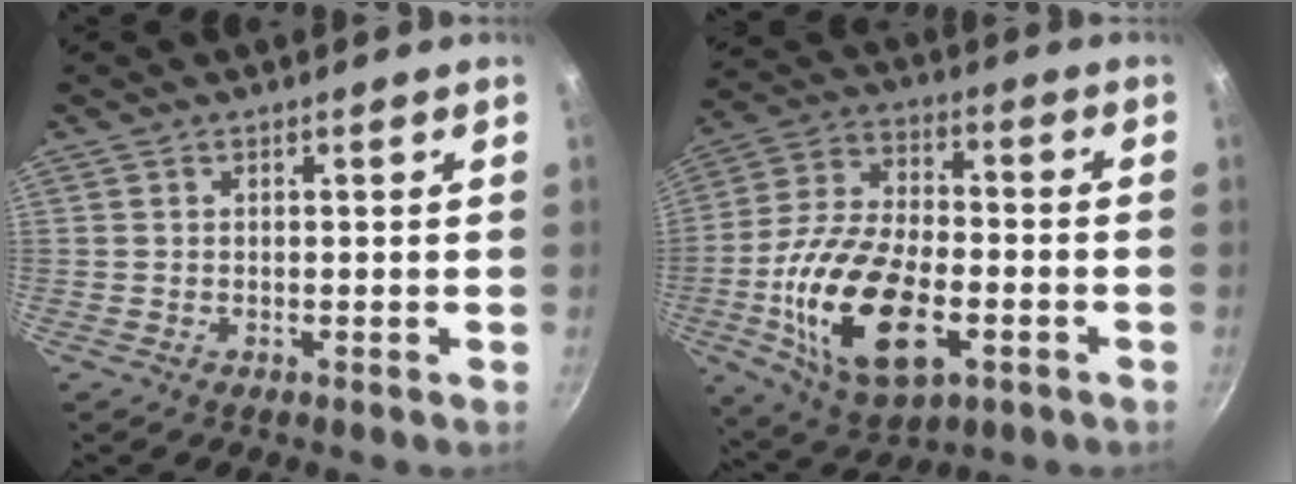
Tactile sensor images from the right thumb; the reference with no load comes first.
{"total": 21.8, "force": [-6.0, 11.7, 17.4], "torque": [-0.325, 0.021, -0.102]}